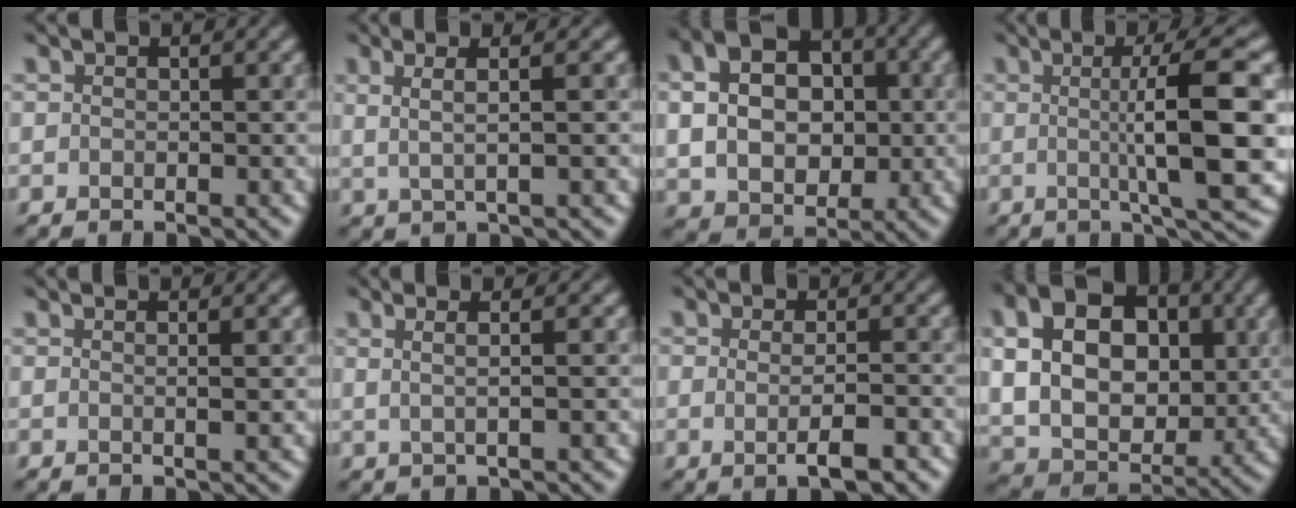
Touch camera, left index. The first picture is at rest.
{"total": 3.2, "force": [1.0, 0.8, 2.9], "torque": [-0.051, 0.001, 0.008]}
{"total": 8.7, "force": [1.1, 6.3, 5.9], "torque": [-0.120, 0.013, 0.017]}
{"total": 9.4, "force": [0.4, 1.6, 9.3], "torque": [-0.120, 0.004, 0.009]}
{"total": 1.9, "force": [0.4, 0.7, 1.7], "torque": [-0.010, 0.003, -0.011]}
{"total": 3.3, "force": [1.2, 1.3, 2.8], "torque": [-0.037, 0.011, -0.005]}
{"total": 3.5, "force": [-1.0, 1.0, 3.2], "torque": [-0.056, -0.003, -0.014]}
{"total": 12.2, "force": [2.4, 8.7, 8.2], "torque": [-0.160, 0.024, 0.037]}